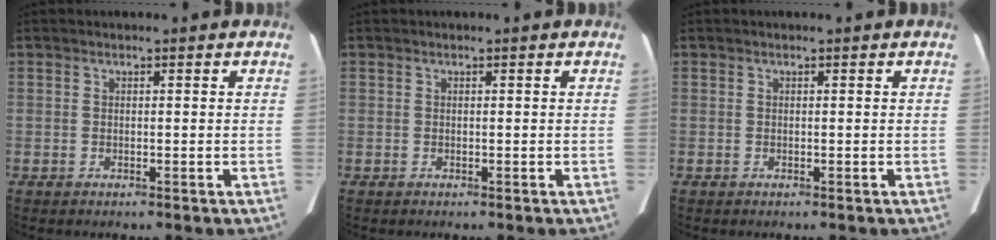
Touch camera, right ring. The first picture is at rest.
{"total": 0.0}
{"total": 0.0}